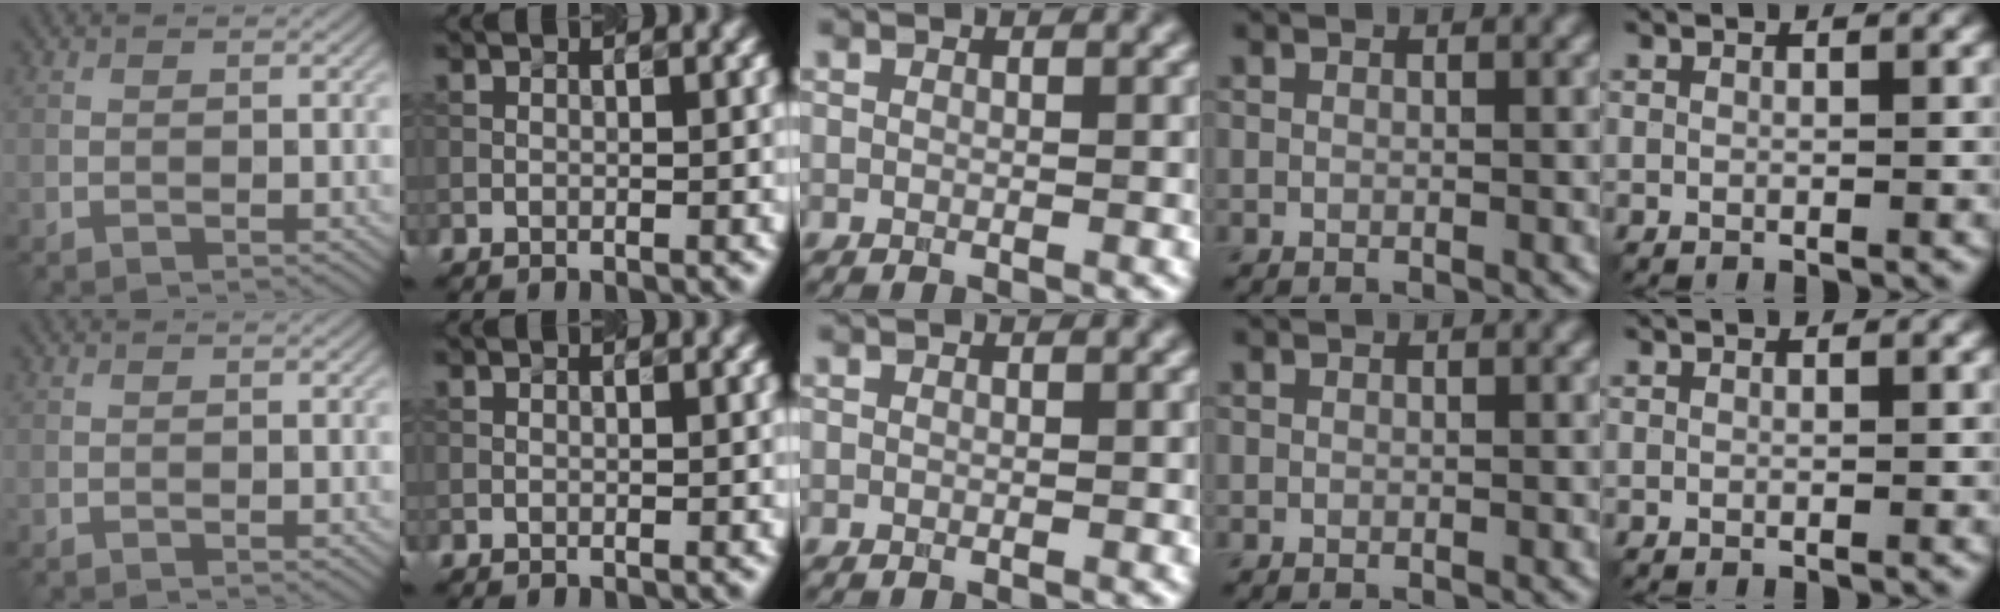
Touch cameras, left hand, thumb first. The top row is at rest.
{}